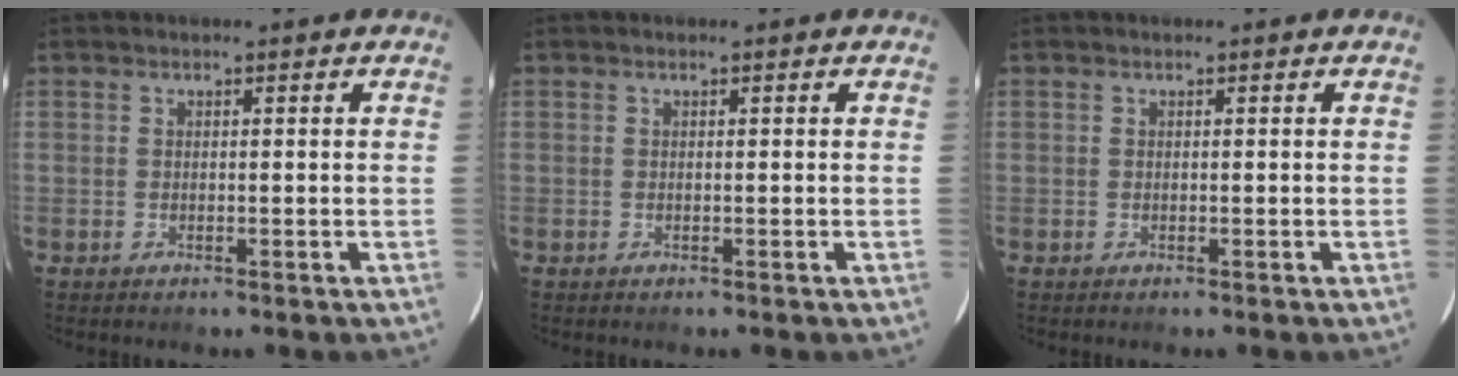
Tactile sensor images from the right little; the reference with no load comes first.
{"total": 0.0}
{"total": 0.0}